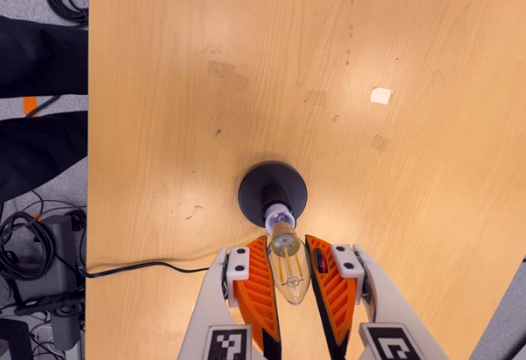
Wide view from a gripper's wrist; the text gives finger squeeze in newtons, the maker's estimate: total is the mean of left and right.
{"total": 13.8, "left": 15.1, "right": 12.4}